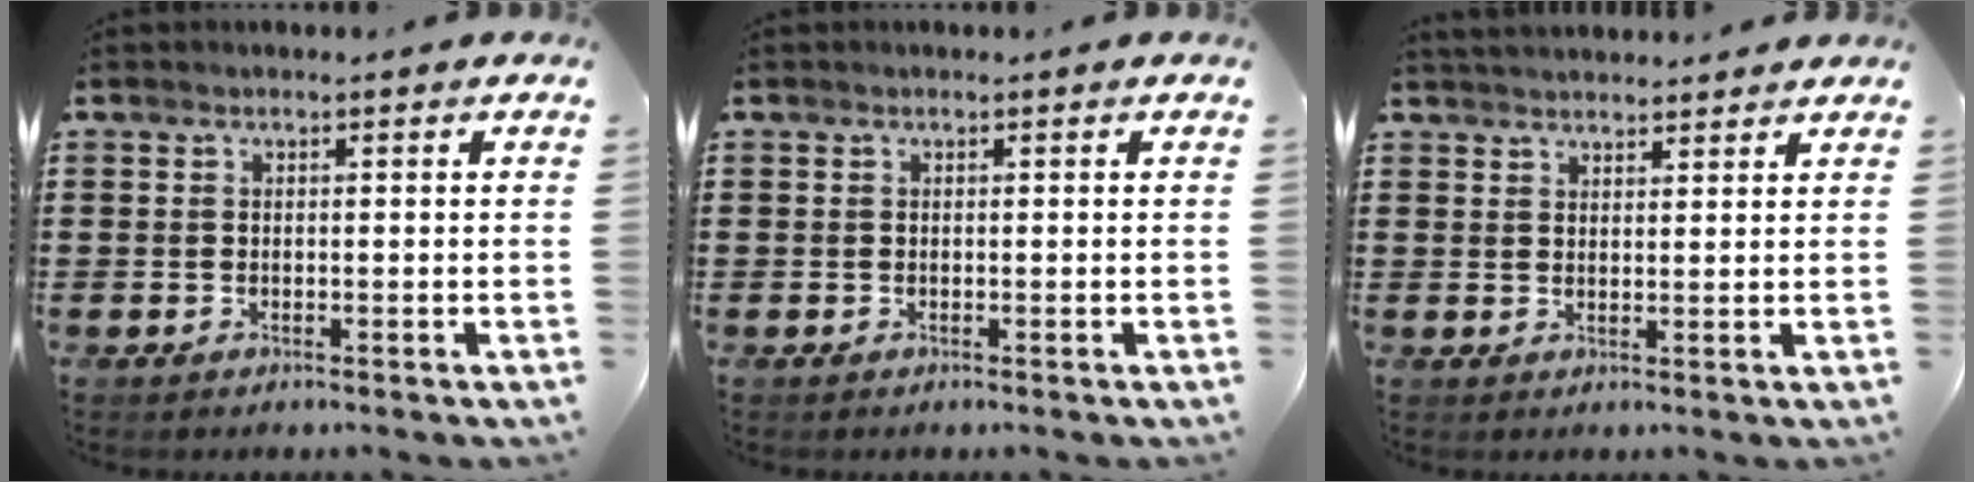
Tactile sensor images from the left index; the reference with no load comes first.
{"total": 0.0}
{"total": 2.4, "force": [2.4, 0.2, 0.0], "torque": [-0.007, -0.001, 0.047]}